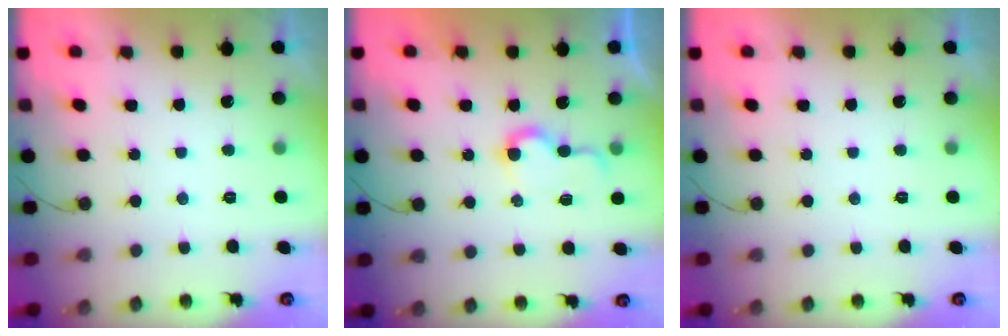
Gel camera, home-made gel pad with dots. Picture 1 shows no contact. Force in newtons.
{"total": 5.1, "press": 5.1, "slide": 0.6}
{"total": 0.0}